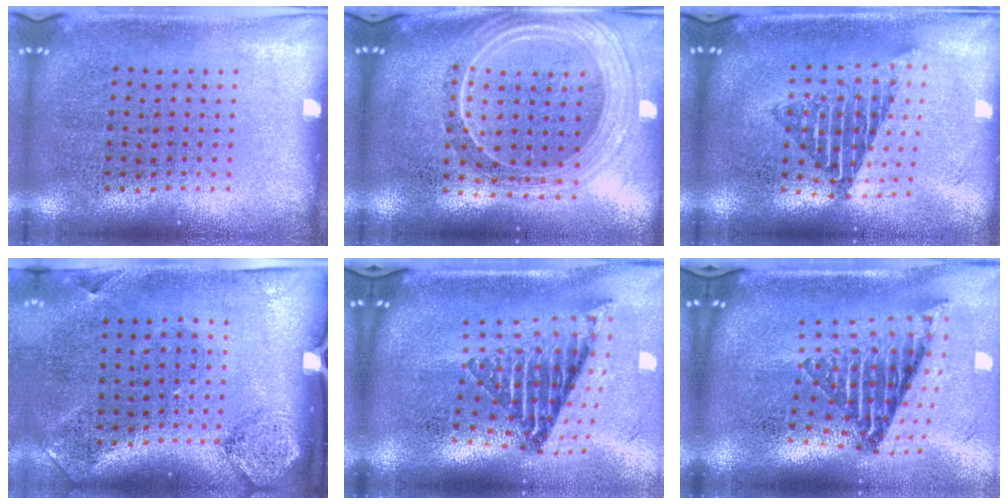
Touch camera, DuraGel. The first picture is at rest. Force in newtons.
{"total": 2.4, "press": 2.0, "slide": 1.2}
{"total": 1.7, "press": 1.4, "slide": 0.9}
{"total": 1.9, "press": 1.1, "slide": 1.5}
{"total": 2.6, "press": 1.6, "slide": 2.0}
{"total": 2.6, "press": 1.6, "slide": 2.0}